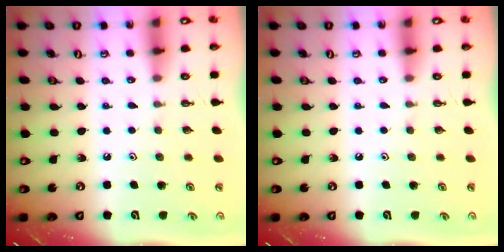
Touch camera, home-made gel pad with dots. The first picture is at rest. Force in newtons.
{"total": 0.0}